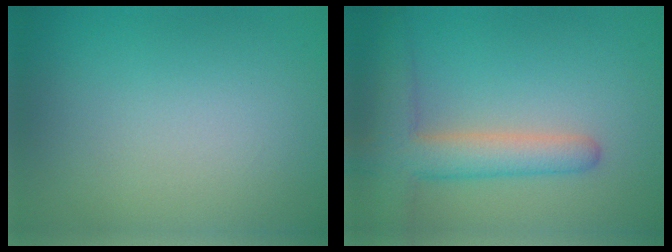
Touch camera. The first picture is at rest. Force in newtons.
{"total": 5.2, "press": 5.2, "slide": 0.5}